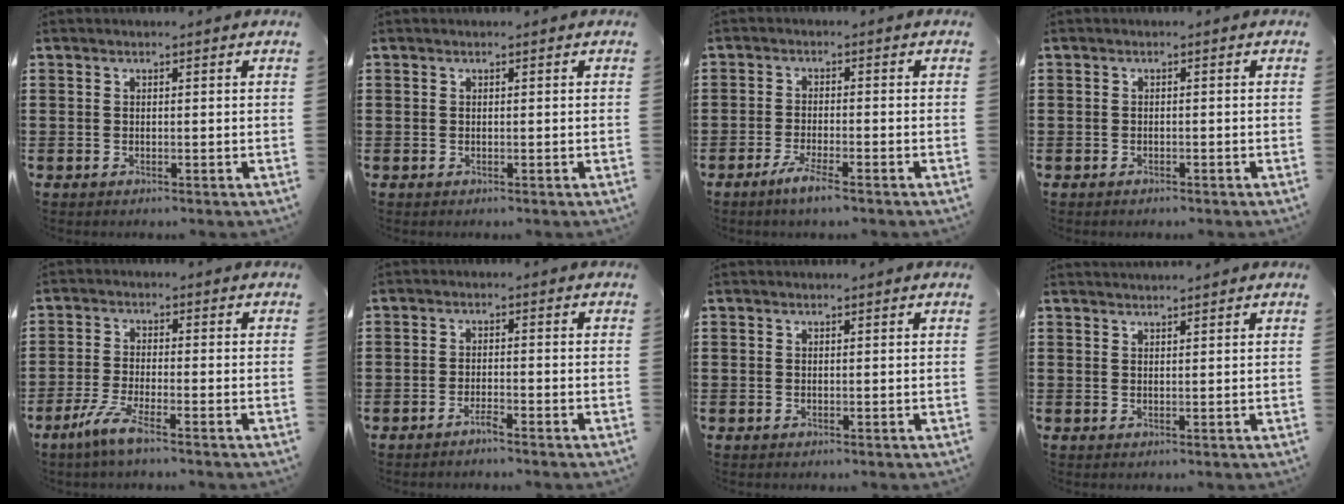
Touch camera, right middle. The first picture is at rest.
{"total": 0.0}
{"total": 3.4, "force": [-2.4, 0.1, 2.3], "torque": [-0.051, -0.004, -0.047]}
{"total": 0.8, "force": [-0.7, 0.3, 0.0], "torque": [-0.001, 0.002, -0.016]}
{"total": 4.8, "force": [-3.0, 0.3, 3.8], "torque": [-0.088, -0.013, -0.058]}
{"total": 1.9, "force": [-1.6, 0.0, 1.1], "torque": [-0.020, 0.000, -0.029]}
{"total": 0.0}
{"total": 1.3, "force": [1.3, 0.0, 0.1], "torque": [-0.005, 0.000, 0.025]}